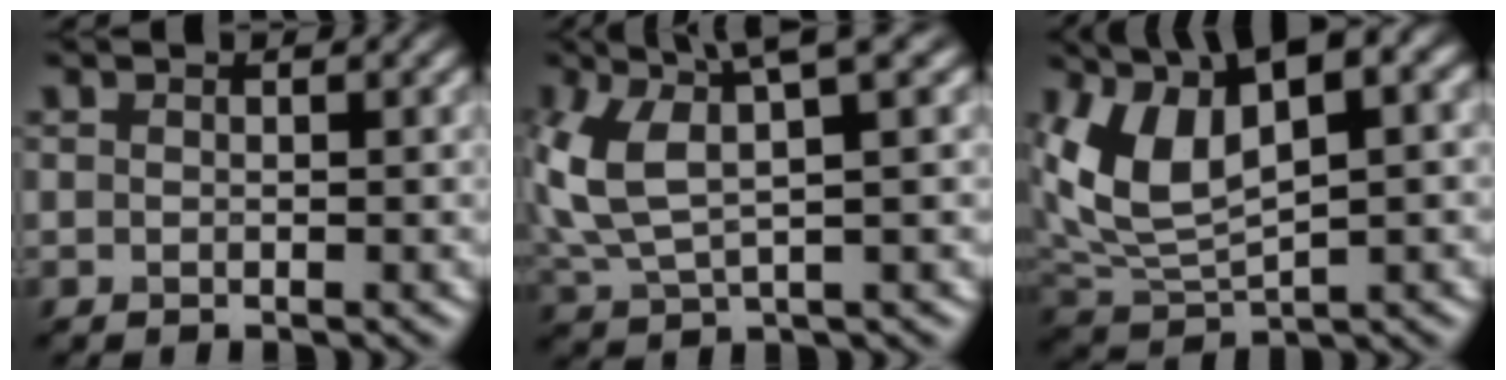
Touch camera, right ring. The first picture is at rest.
{"total": 8.0, "force": [2.5, 3.2, 6.9], "torque": [-0.163, 0.011, 0.045]}
{"total": 9.6, "force": [3.3, 4.7, 7.8], "torque": [-0.160, 0.007, 0.060]}